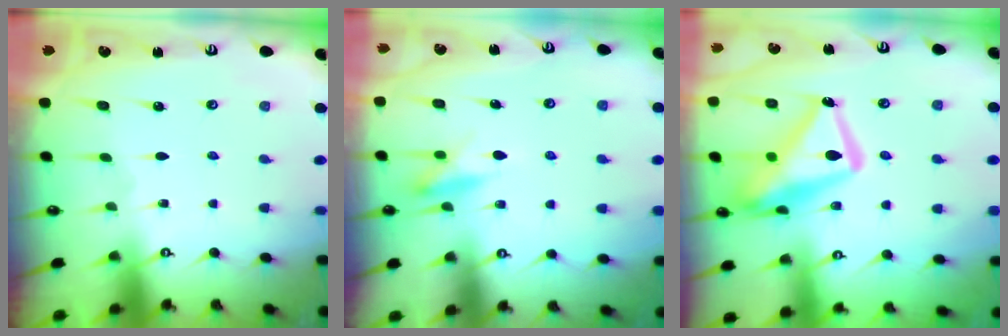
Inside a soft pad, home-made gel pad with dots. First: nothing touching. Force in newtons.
{"total": 8.5, "press": 8.4, "slide": 1.3}
{"total": 18.9, "press": 18.8, "slide": 1.8}